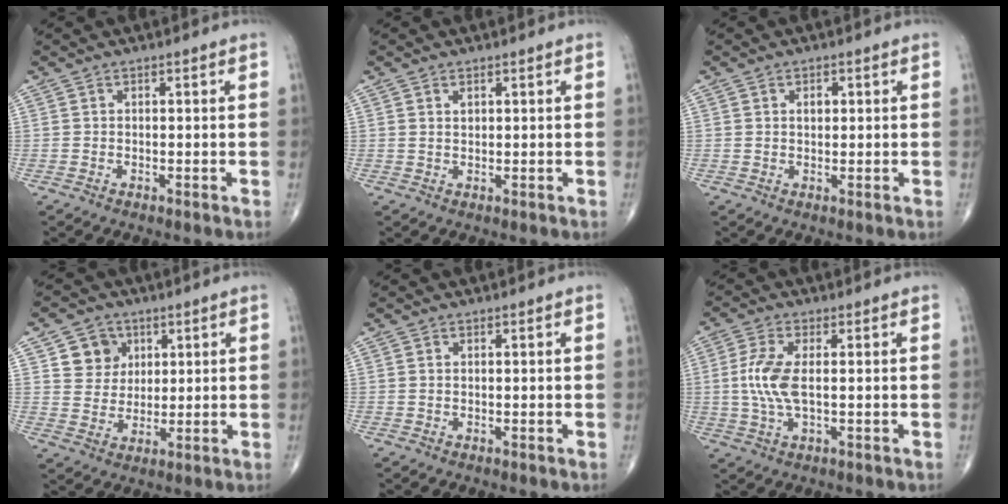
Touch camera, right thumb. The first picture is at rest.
{"total": 1.2, "force": [0.6, 0.8, 0.8], "torque": [-0.008, -0.002, 0.012]}
{"total": 1.6, "force": [0.4, 1.1, 1.1], "torque": [-0.010, 0.001, 0.003]}
{"total": 7.0, "force": [2.8, 6.1, 1.8], "torque": [0.001, -0.009, 0.050]}
{"total": 0.0}
{"total": 6.7, "force": [0.3, 2.4, 6.3], "torque": [-0.154, -0.002, 0.004]}